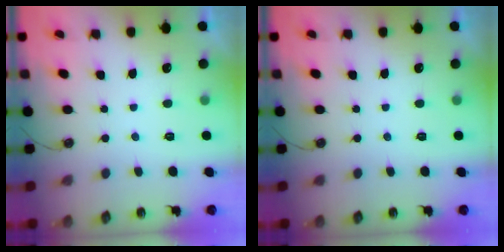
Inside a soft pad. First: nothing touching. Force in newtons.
{"total": 0.0}